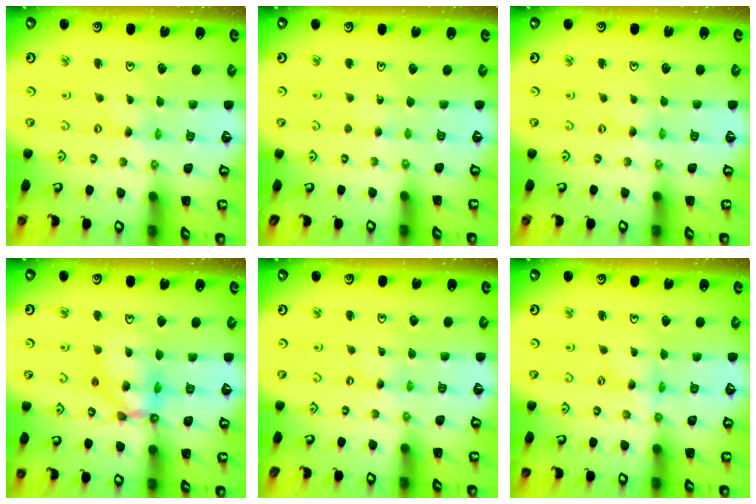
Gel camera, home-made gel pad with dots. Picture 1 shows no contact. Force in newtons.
{"total": 2.5, "press": 2.5, "slide": 0.4}
{"total": 0.0}
{"total": 12.9, "press": 12.8, "slide": 1.4}
{"total": 0.0}
{"total": 1.1, "press": 1.1, "slide": 0.1}